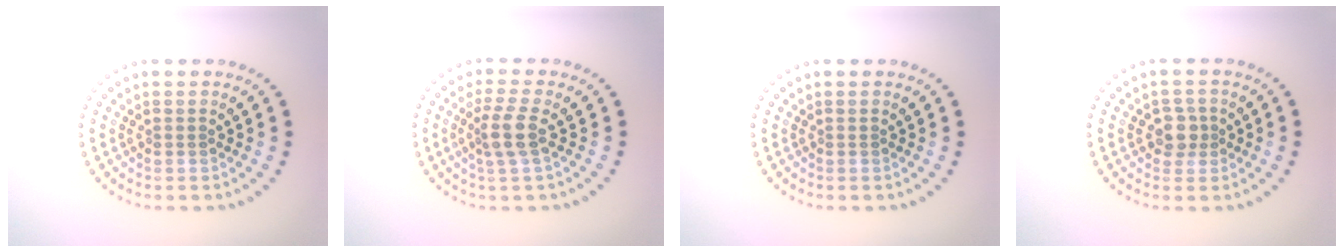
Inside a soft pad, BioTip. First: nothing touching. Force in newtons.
{"total": 2.8, "press": 2.3, "slide": 1.7}
{"total": 0.0}
{"total": 1.9, "press": 1.8, "slide": 0.8}